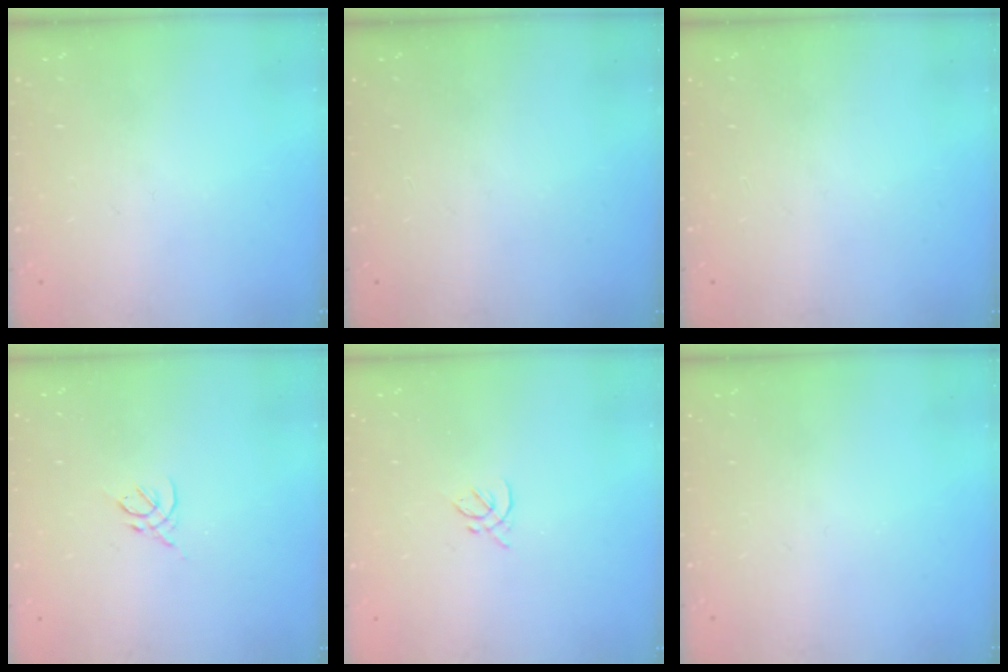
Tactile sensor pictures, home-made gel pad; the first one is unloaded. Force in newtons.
{"total": 0.0}
{"total": 0.0}
{"total": 2.6, "press": 2.5, "slide": 0.7}
{"total": 2.0, "press": 1.9, "slide": 0.7}
{"total": 0.0}